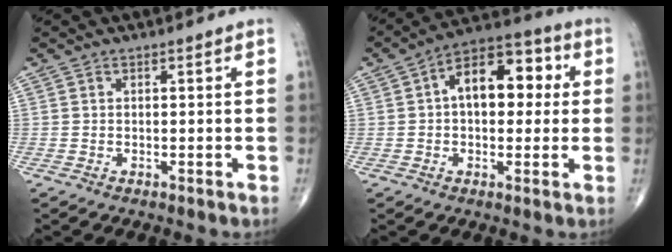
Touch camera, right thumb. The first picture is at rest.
{"total": 13.0, "force": [2.0, 7.7, 10.3], "torque": [-0.119, 0.031, 0.018]}